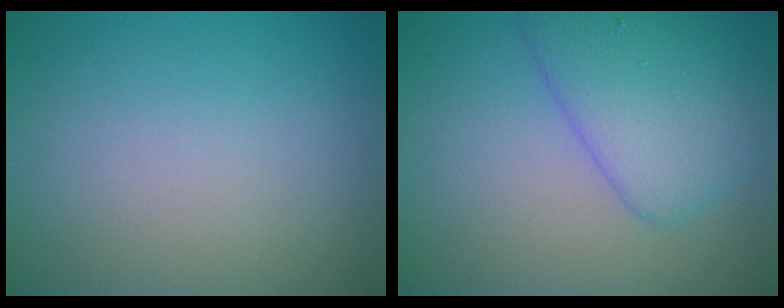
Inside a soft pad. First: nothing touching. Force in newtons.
{"total": 5.4, "press": 5.4, "slide": 0.2}